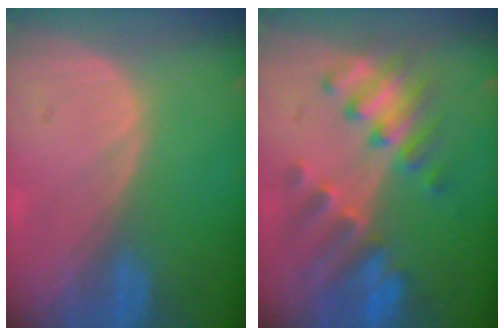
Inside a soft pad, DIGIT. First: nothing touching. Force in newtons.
{"total": 8.0, "press": 7.8, "slide": 1.3}